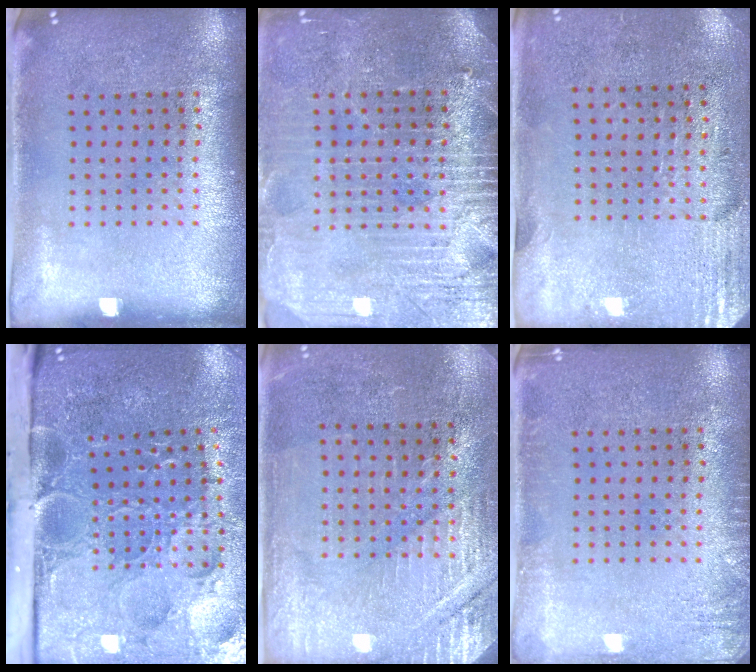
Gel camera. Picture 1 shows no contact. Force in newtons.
{"total": 3.7, "press": 3.5, "slide": 1.4}
{"total": 2.8, "press": 2.4, "slide": 1.4}
{"total": 5.3, "press": 4.0, "slide": 3.4}
{"total": 2.8, "press": 2.8, "slide": 0.4}
{"total": 1.6, "press": 1.6, "slide": 0.2}